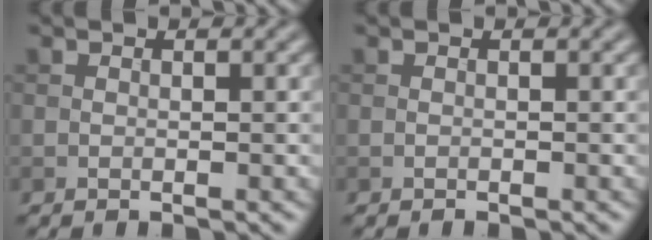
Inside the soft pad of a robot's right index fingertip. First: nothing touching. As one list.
[{"total": 0.0}]